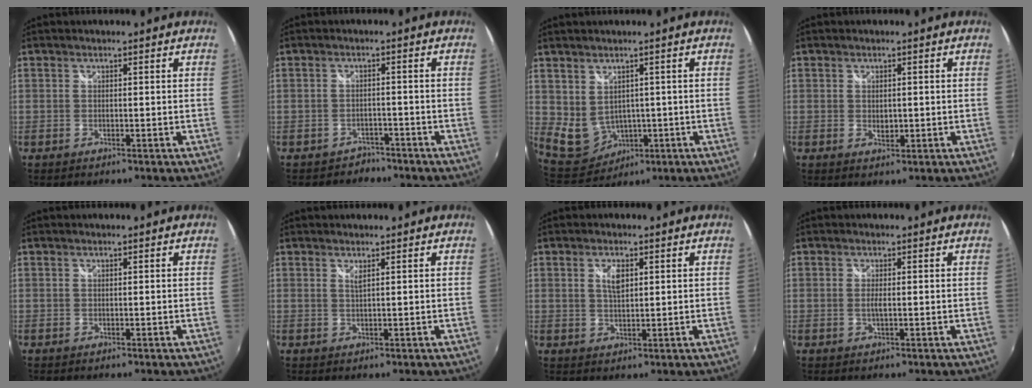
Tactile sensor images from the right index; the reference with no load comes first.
{"total": 3.7, "force": [-3.1, 2.1, -0.1], "torque": [-0.004, 0.003, -0.047]}
{"total": 7.6, "force": [0.5, 6.3, 4.3], "torque": [-0.089, -0.011, 0.035]}
{"total": 1.8, "force": [0.0, 1.3, 1.3], "torque": [-0.020, -0.002, 0.001]}
{"total": 0.0}
{"total": 0.9, "force": [0.7, -0.2, 0.6], "torque": [-0.012, -0.001, 0.012]}
{"total": 3.4, "force": [1.2, 1.6, 2.8], "torque": [-0.049, 0.001, 0.021]}
{"total": 1.4, "force": [0.0, 0.3, 1.4], "torque": [-0.027, -0.002, -0.002]}